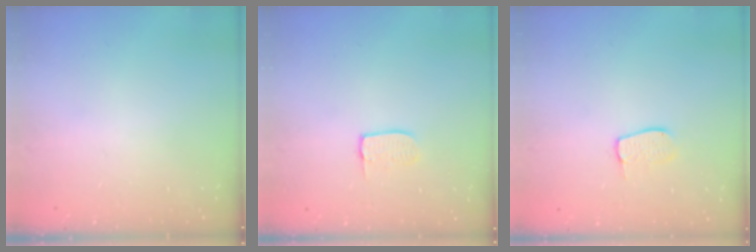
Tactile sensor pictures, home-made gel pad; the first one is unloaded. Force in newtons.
{"total": 4.9, "press": 4.8, "slide": 0.4}
{"total": 6.9, "press": 6.9, "slide": 0.4}